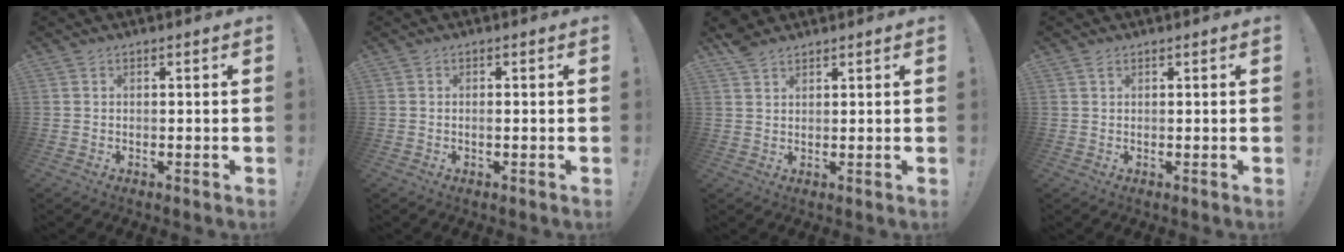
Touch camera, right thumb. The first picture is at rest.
{"total": 0.9, "force": [-0.5, 0.1, 0.7], "torque": [-0.013, 0.000, -0.008]}
{"total": 3.8, "force": [3.1, 1.6, 1.5], "torque": [-0.018, -0.018, 0.059]}
{"total": 1.1, "force": [0.7, 0.6, 0.5], "torque": [-0.006, -0.001, 0.013]}